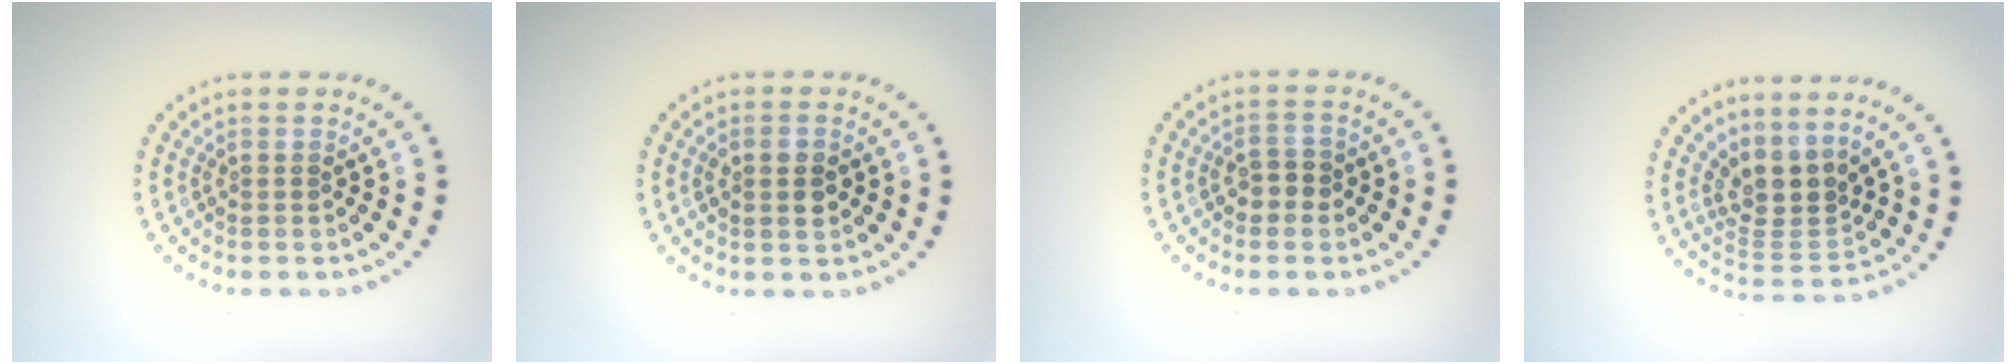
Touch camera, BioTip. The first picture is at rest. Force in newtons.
{"total": 2.0, "press": 2.0, "slide": 0.3}
{"total": 1.9, "press": 1.8, "slide": 0.5}
{"total": 3.5, "press": 2.6, "slide": 2.4}